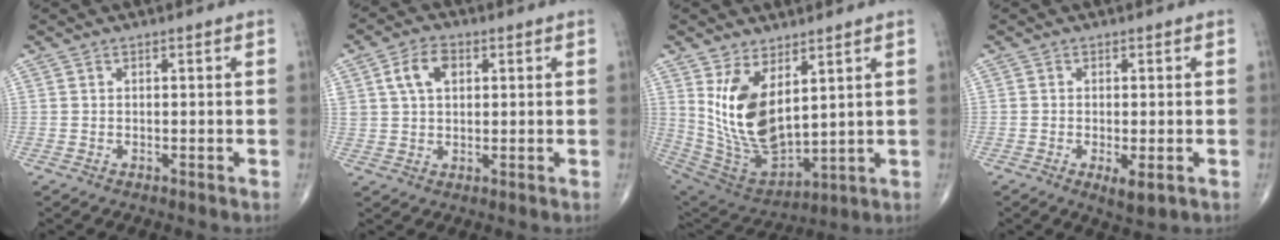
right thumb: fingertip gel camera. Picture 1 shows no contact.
{"total": 6.5, "force": [2.2, 4.1, 4.5], "torque": [-0.075, 0.004, 0.040]}
{"total": 15.6, "force": [5.0, 8.0, 12.4], "torque": [-0.218, -0.032, 0.124]}
{"total": 3.7, "force": [-1.2, 1.1, 3.3], "torque": [-0.055, -0.011, -0.019]}